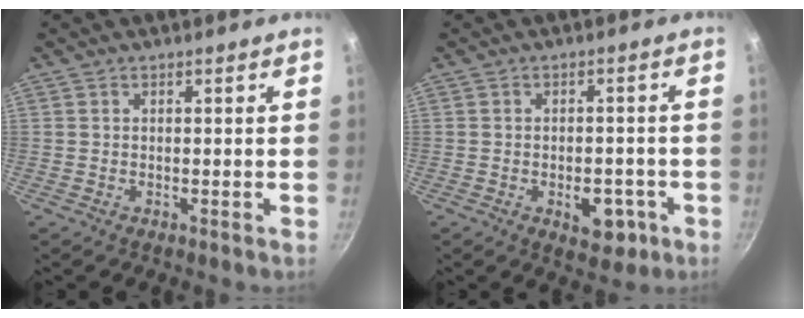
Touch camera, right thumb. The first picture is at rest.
{"total": 6.8, "force": [-2.5, 4.1, 4.7], "torque": [-0.033, 0.013, -0.024]}